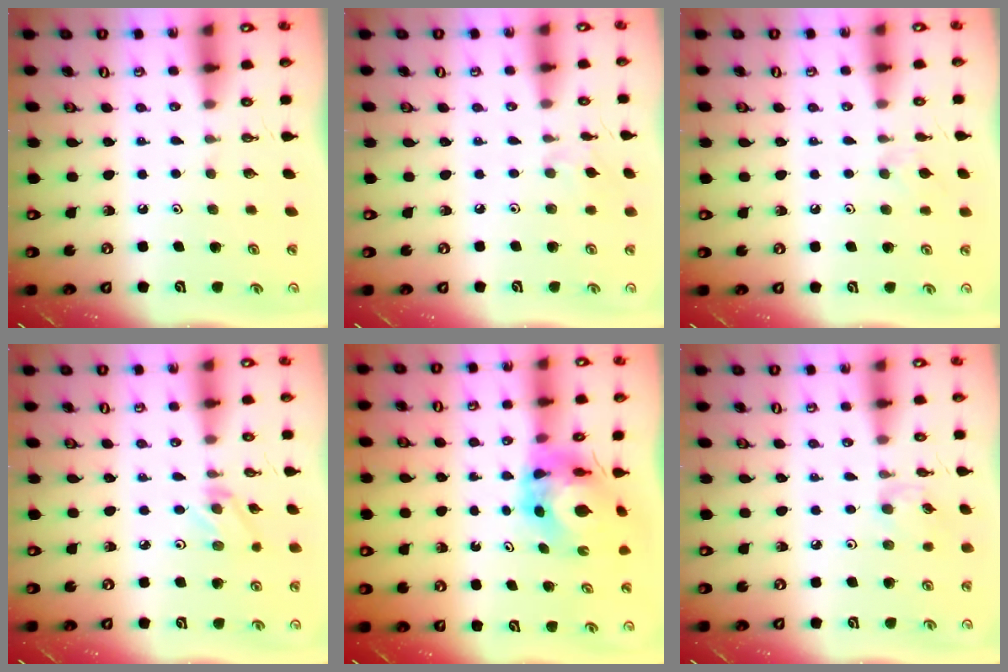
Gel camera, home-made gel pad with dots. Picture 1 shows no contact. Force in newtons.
{"total": 2.9, "press": 2.8, "slide": 0.6}
{"total": 3.9, "press": 3.9, "slide": 0.7}
{"total": 2.2, "press": 2.2, "slide": 0.3}
{"total": 8.5, "press": 8.5, "slide": 0.7}
{"total": 2.5, "press": 2.5, "slide": 0.3}